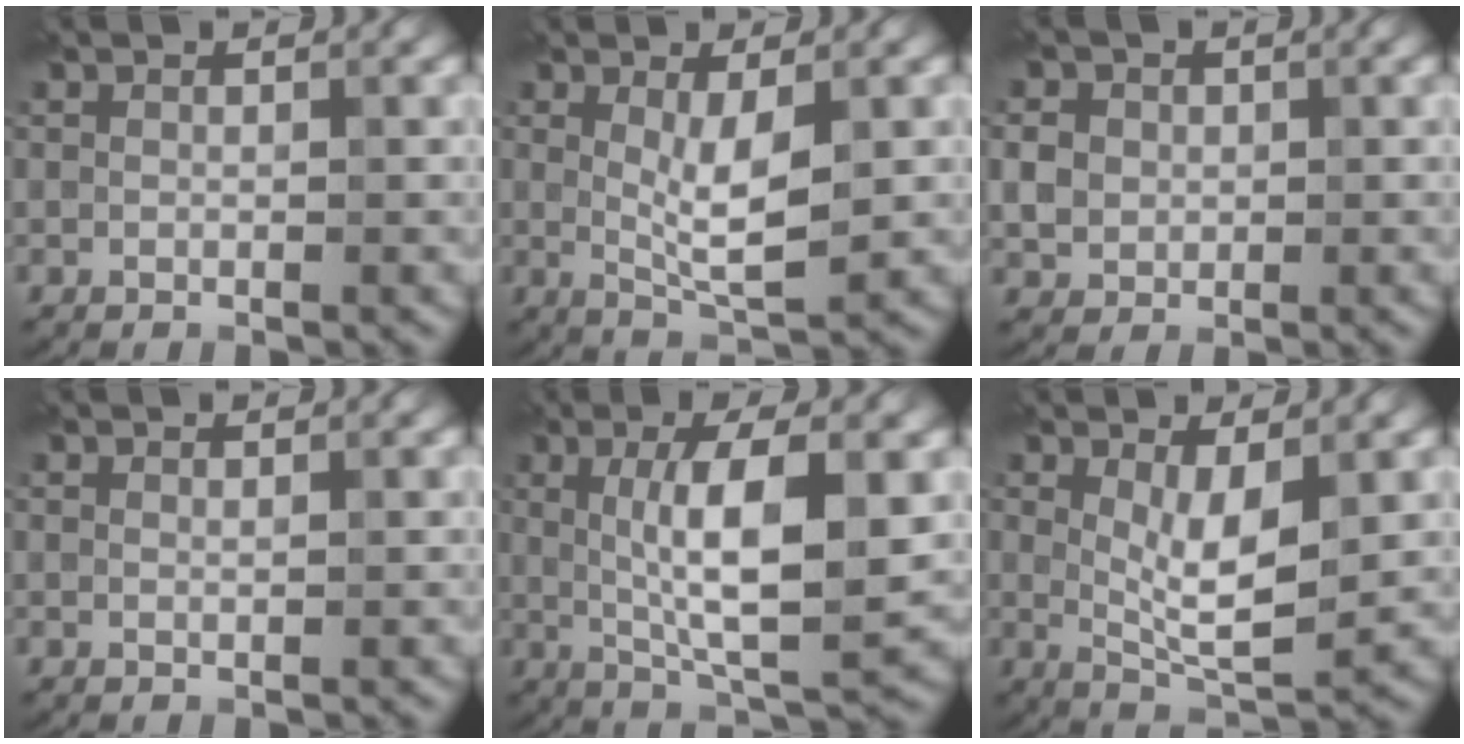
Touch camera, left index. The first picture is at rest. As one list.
[{"total": 4.3, "force": [0.3, 1.2, 4.2], "torque": [-0.077, -0.009, 0.012]}, {"total": 2.3, "force": [0.1, 2.1, 0.8], "torque": [-0.018, -0.001, 0.005]}, {"total": 0.0}, {"total": 8.7, "force": [0.9, 2.1, 8.4], "torque": [-0.132, -0.005, 0.021]}, {"total": 4.8, "force": [0.6, 1.6, 4.5], "torque": [-0.085, -0.011, 0.014]}]